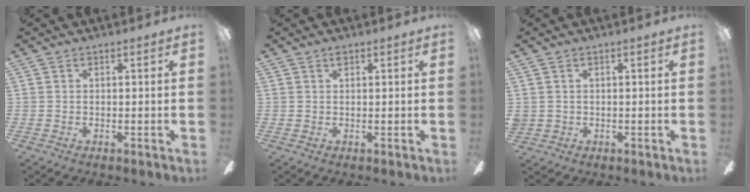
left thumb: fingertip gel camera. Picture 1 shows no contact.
{"total": 1.1, "force": [0.7, 0.5, 0.7], "torque": [-0.007, -0.001, 0.010]}
{"total": 1.3, "force": [0.3, 1.2, 0.3], "torque": [-0.009, 0.004, 0.003]}